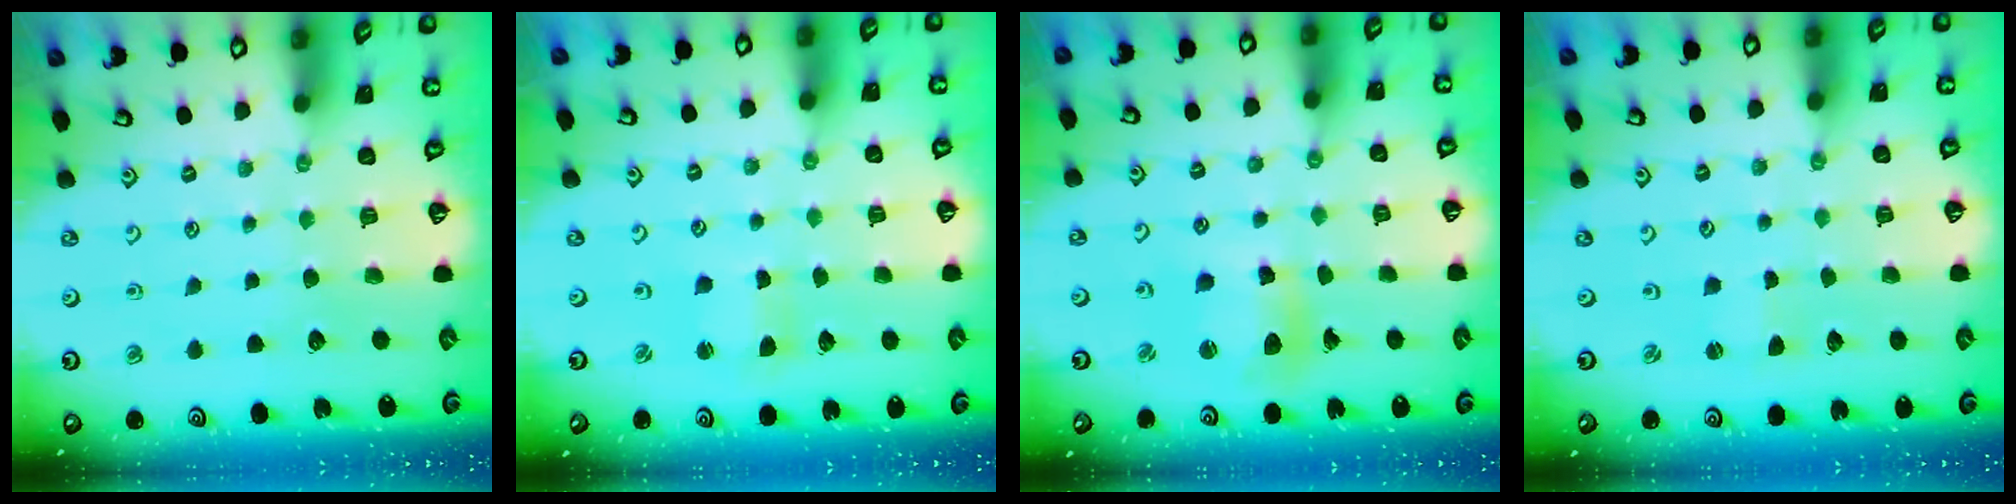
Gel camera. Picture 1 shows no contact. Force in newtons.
{"total": 2.2, "press": 2.2, "slide": 0.3}
{"total": 10.8, "press": 10.7, "slide": 1.5}
{"total": 1.0, "press": 0.9, "slide": 0.1}